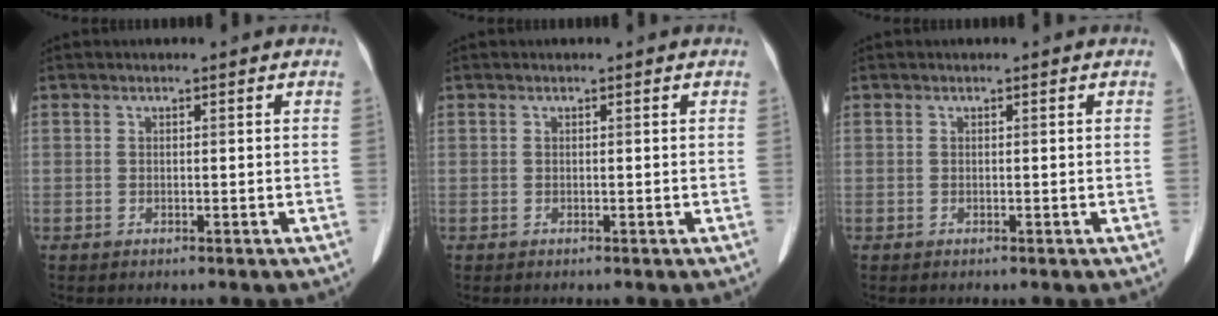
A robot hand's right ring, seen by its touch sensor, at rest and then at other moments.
{"total": 0.0}
{"total": 0.0}